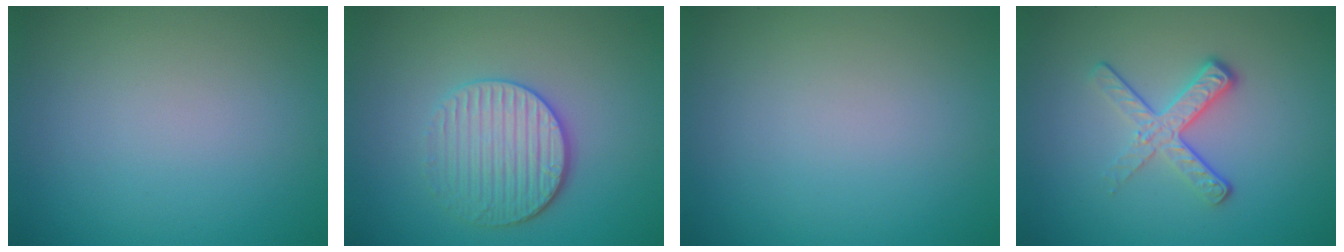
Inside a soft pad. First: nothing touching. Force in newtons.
{"total": 3.8, "press": 3.4, "slide": 1.7}
{"total": 0.0}
{"total": 3.5, "press": 2.4, "slide": 2.6}